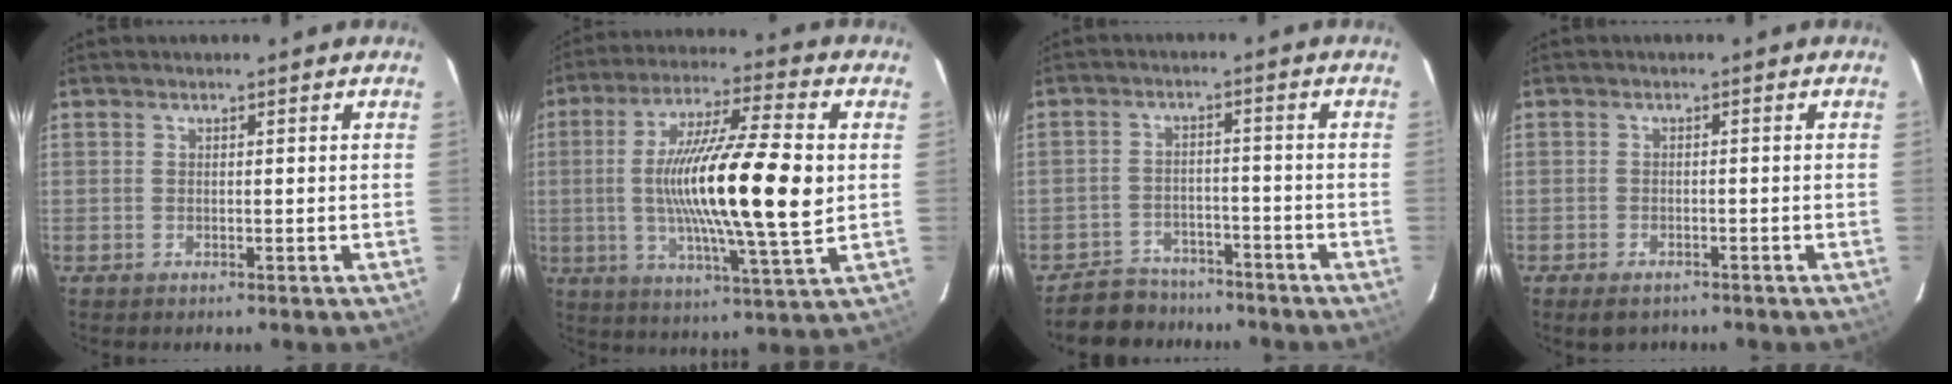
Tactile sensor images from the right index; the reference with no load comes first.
{"total": 20.7, "force": [0.5, 2.4, 20.6], "torque": [-0.363, -0.005, 0.003]}
{"total": 8.6, "force": [-7.4, 4.2, 1.1], "torque": [-0.043, 0.014, -0.106]}
{"total": 3.5, "force": [-2.6, 1.9, 1.4], "torque": [-0.037, -0.006, -0.039]}